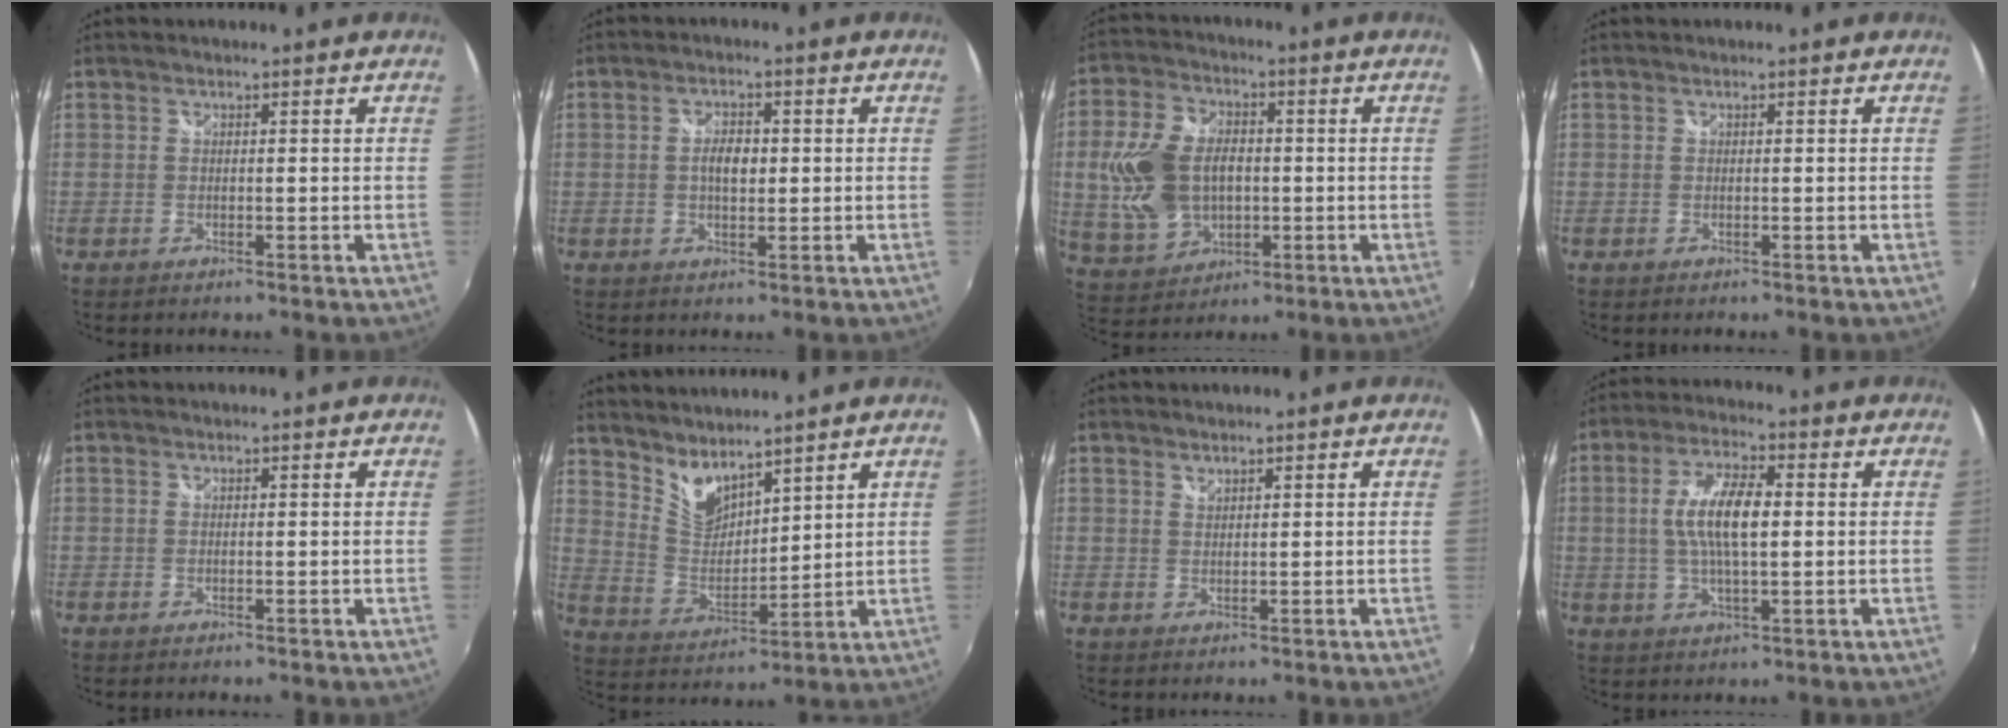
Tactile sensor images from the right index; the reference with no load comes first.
{"total": 3.7, "force": [0.2, 2.0, 3.2], "torque": [-0.056, 0.005, 0.001]}
{"total": 15.1, "force": [-0.2, 10.7, 10.8], "torque": [-0.240, 0.011, 0.012]}
{"total": 0.0}
{"total": 0.0}
{"total": 8.5, "force": [7.1, 2.9, 3.5], "torque": [-0.063, -0.007, 0.146]}
{"total": 1.0, "force": [0.9, 0.3, 0.2], "torque": [-0.002, 0.001, 0.017]}
{"total": 9.2, "force": [0.6, 3.0, 8.7], "torque": [-0.170, 0.007, 0.012]}